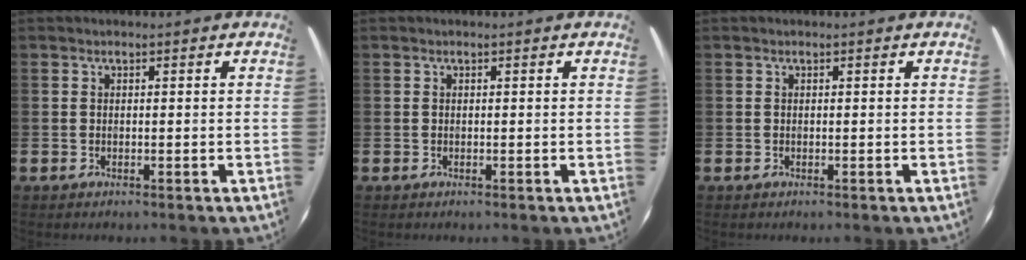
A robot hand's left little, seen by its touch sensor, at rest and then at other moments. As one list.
[{"total": 0.0}, {"total": 0.0}]